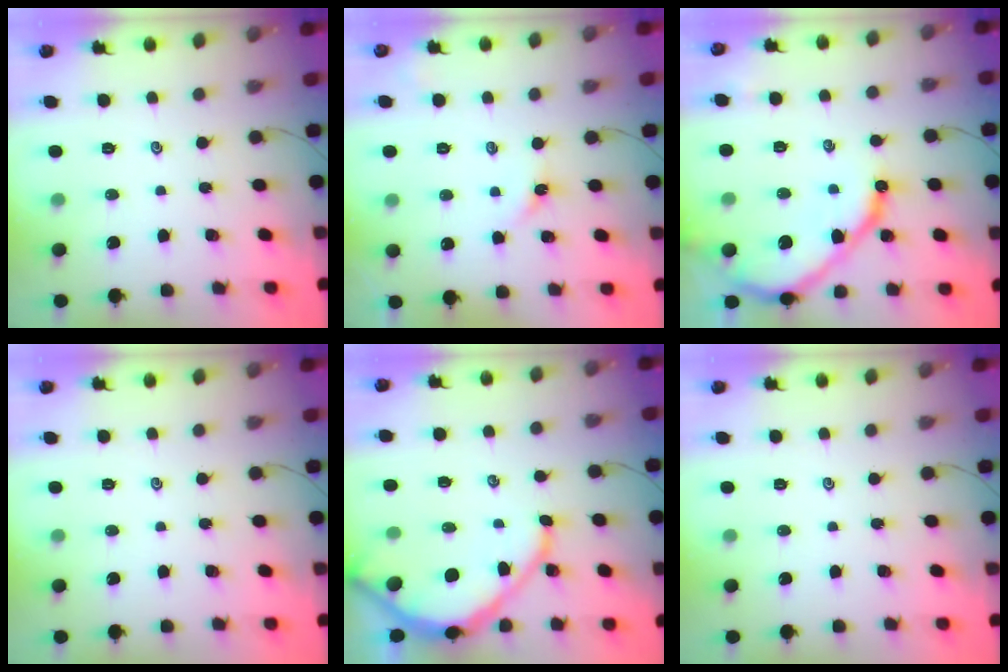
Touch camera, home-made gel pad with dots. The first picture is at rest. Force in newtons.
{"total": 3.1, "press": 3.1, "slide": 0.5}
{"total": 13.0, "press": 12.9, "slide": 1.4}
{"total": 0.0}
{"total": 10.3, "press": 10.2, "slide": 1.1}
{"total": 0.0}